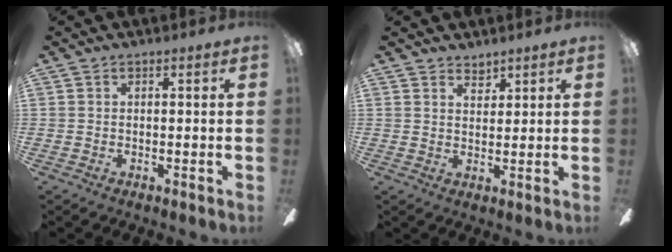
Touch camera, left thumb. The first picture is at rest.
{"total": 3.0, "force": [2.7, 1.2, 0.5], "torque": [0.002, -0.016, 0.048]}